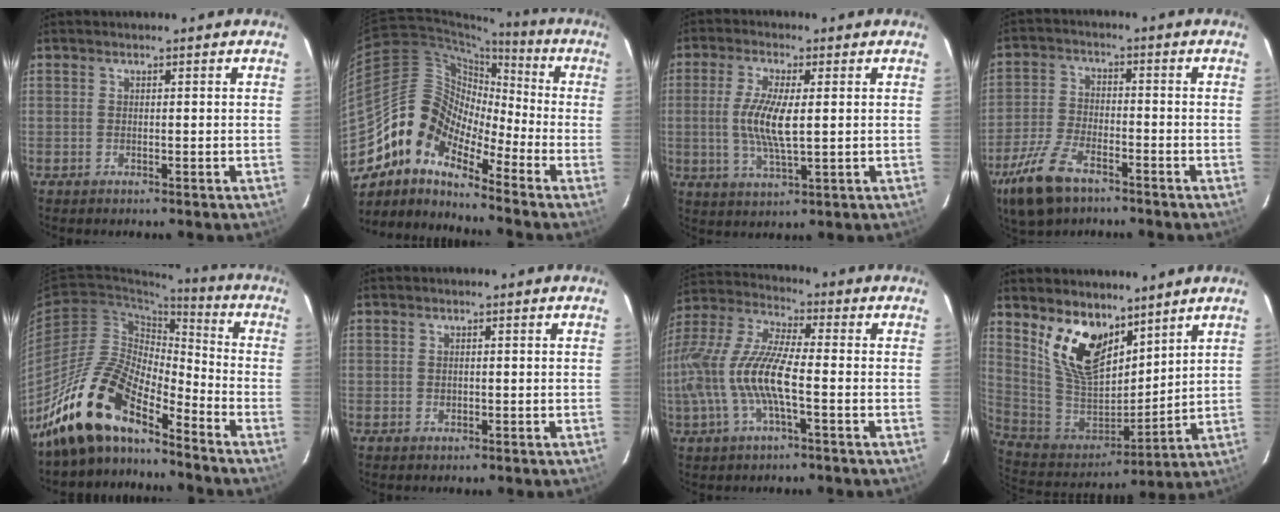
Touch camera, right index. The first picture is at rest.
{"total": 11.7, "force": [-8.4, 5.8, 5.8], "torque": [-0.095, 0.018, -0.187]}
{"total": 8.5, "force": [0.3, 2.3, 8.2], "torque": [-0.165, -0.004, 0.006]}
{"total": 11.7, "force": [-7.8, 5.3, 6.9], "torque": [-0.171, -0.016, -0.153]}
{"total": 16.0, "force": [-13.1, 4.7, 7.7], "torque": [-0.147, 0.004, -0.257]}
{"total": 0.7, "force": [-0.1, 0.7, 0.3], "torque": [-0.004, 0.000, 0.000]}
{"total": 16.0, "force": [-3.1, 4.1, 15.2], "torque": [-0.307, -0.002, -0.061]}
{"total": 16.2, "force": [10.4, 8.3, 9.3], "torque": [-0.184, 0.003, 0.211]}